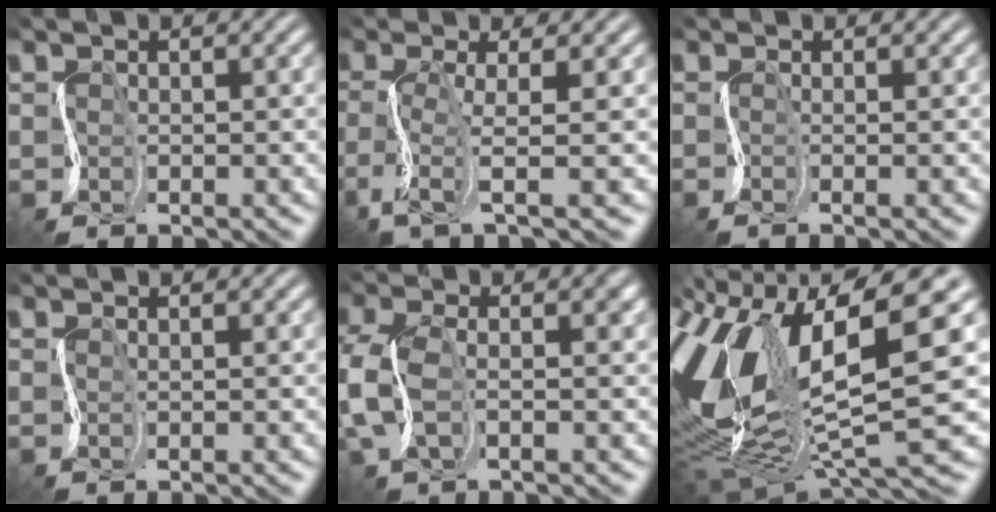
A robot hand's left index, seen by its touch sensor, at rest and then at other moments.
{"total": 3.0, "force": [-0.9, 0.3, 2.9], "torque": [-0.076, -0.003, -0.025]}
{"total": 2.1, "force": [-0.3, 0.9, 2.0], "torque": [-0.023, -0.010, -0.006]}
{"total": 0.7, "force": [0.5, 0.3, 0.4], "torque": [-0.003, 0.000, 0.008]}
{"total": 4.6, "force": [0.4, 2.2, 4.0], "torque": [-0.100, 0.012, -0.007]}
{"total": 12.2, "force": [3.4, 5.1, 10.5], "torque": [-0.235, 0.006, 0.067]}